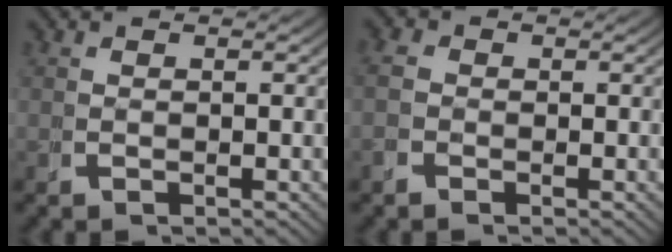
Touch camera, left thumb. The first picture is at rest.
{"total": 2.0, "force": [-0.4, 1.9, 0.5], "torque": [-0.007, 0.003, -0.019]}